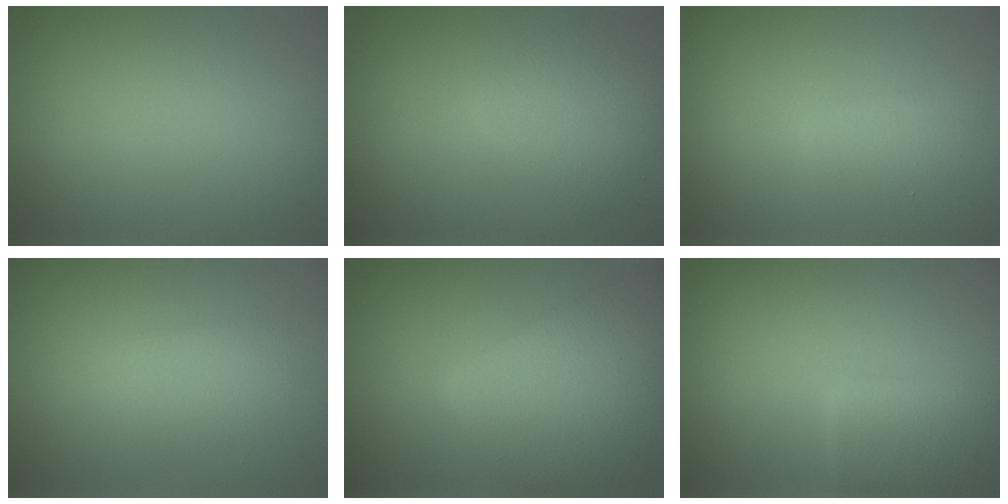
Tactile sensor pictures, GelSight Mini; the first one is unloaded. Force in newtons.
{"total": 3.7, "press": 3.7, "slide": 0.1}
{"total": 1.9, "press": 1.9, "slide": 0.2}
{"total": 2.2, "press": 2.2, "slide": 0.1}
{"total": 7.9, "press": 7.9, "slide": 0.2}
{"total": 4.5, "press": 4.5, "slide": 0.1}